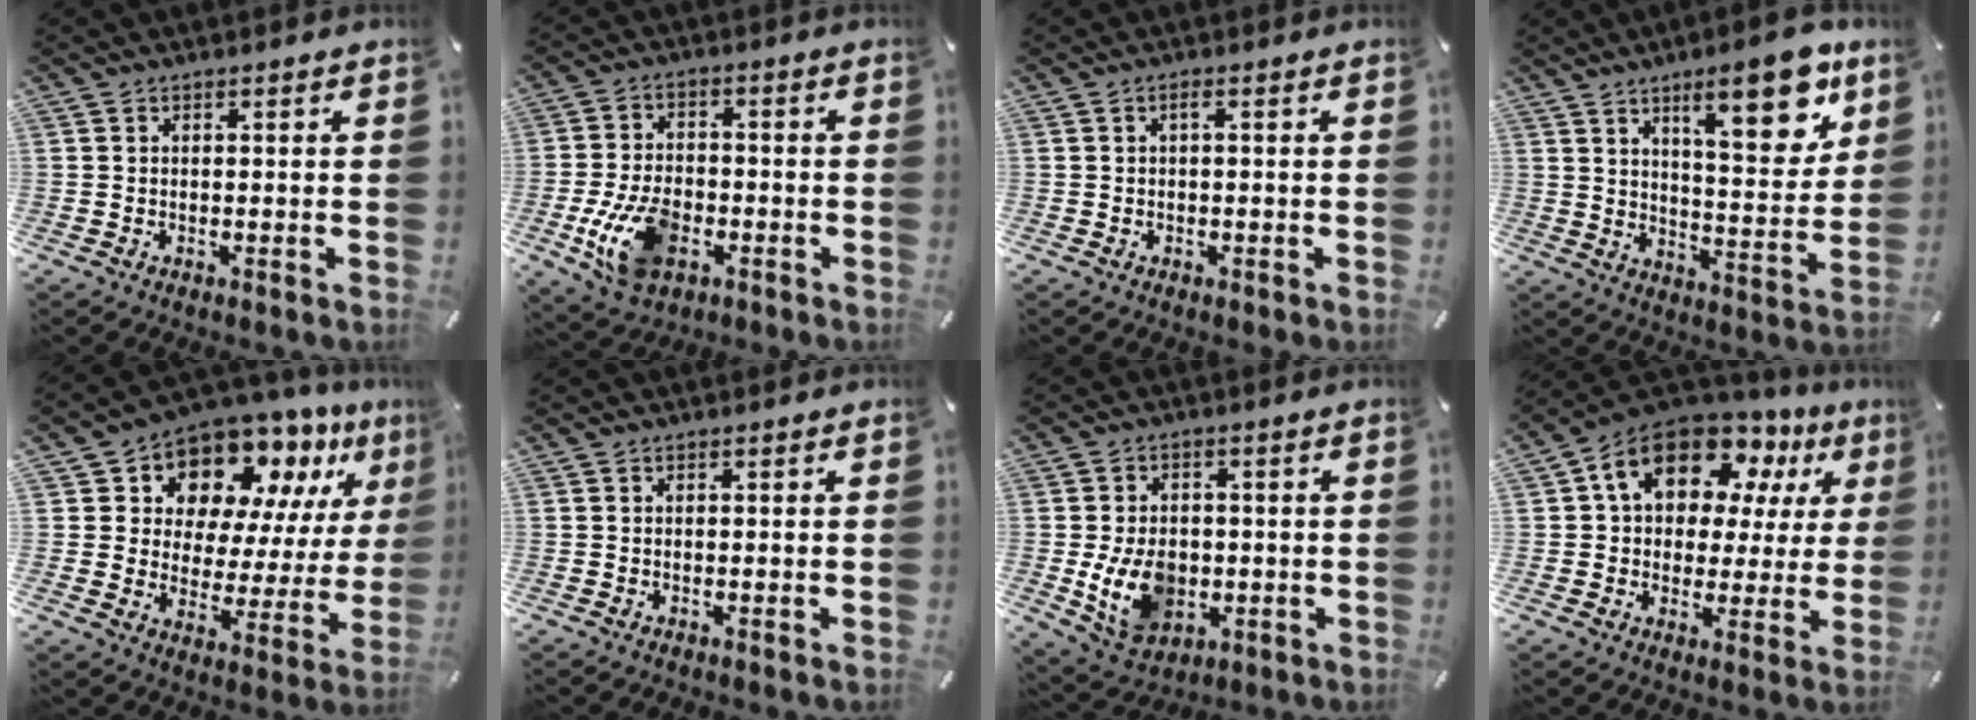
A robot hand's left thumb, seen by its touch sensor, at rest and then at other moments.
{"total": 11.9, "force": [-3.9, 7.8, 8.2], "torque": [-0.160, 0.002, -0.068]}
{"total": 1.3, "force": [0.1, 0.5, 1.2], "torque": [-0.023, 0.002, 0.000]}
{"total": 16.3, "force": [9.6, 5.7, 11.9], "torque": [-0.150, -0.056, 0.147]}
{"total": 12.7, "force": [10.9, 6.2, 2.1], "torque": [-0.047, -0.110, 0.191]}
{"total": 0.0}
{"total": 11.3, "force": [-1.7, 8.7, 6.9], "torque": [-0.140, 0.004, -0.029]}
{"total": 15.5, "force": [8.4, 10.2, 8.1], "torque": [-0.143, -0.040, 0.153]}